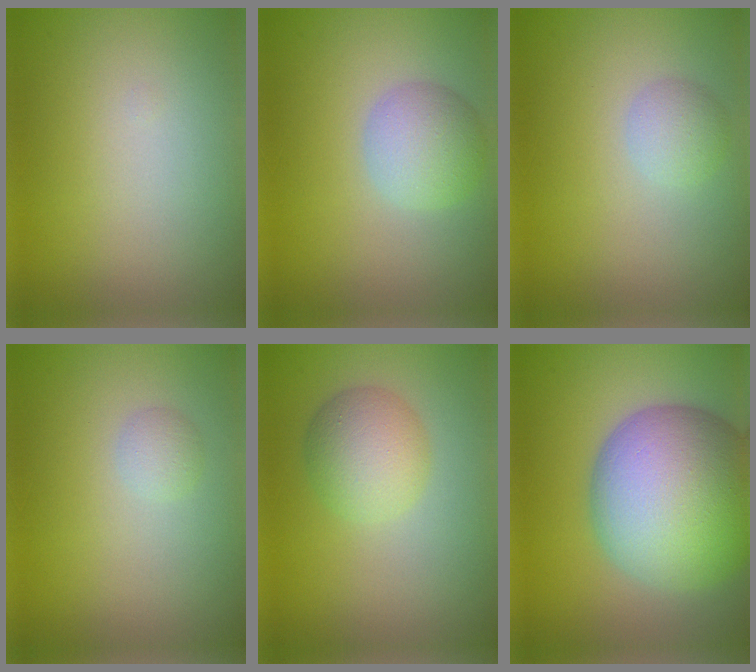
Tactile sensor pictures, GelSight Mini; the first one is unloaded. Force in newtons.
{"total": 3.5, "press": 3.5, "slide": 0.3}
{"total": 1.8, "press": 1.8, "slide": 0.1}
{"total": 1.1, "press": 1.1, "slide": 0.0}
{"total": 4.4, "press": 4.4, "slide": 0.1}
{"total": 14.7, "press": 14.7, "slide": 0.9}